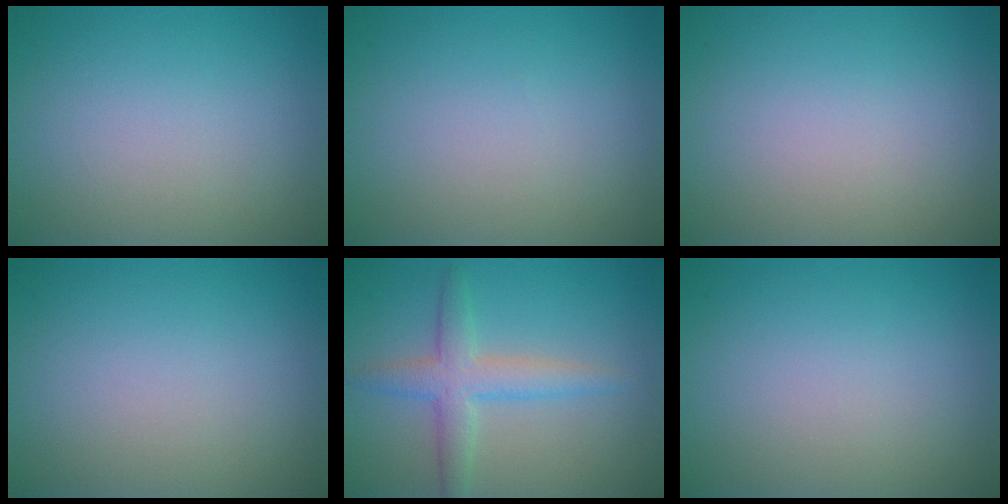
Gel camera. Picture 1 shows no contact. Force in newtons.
{"total": 0.0}
{"total": 0.0}
{"total": 0.0}
{"total": 3.7, "press": 3.7, "slide": 0.1}
{"total": 0.0}